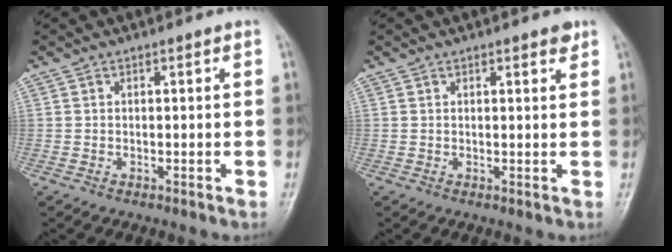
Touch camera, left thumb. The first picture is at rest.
{"total": 2.0, "force": [1.4, 0.7, 1.3], "torque": [-0.012, -0.006, 0.016]}